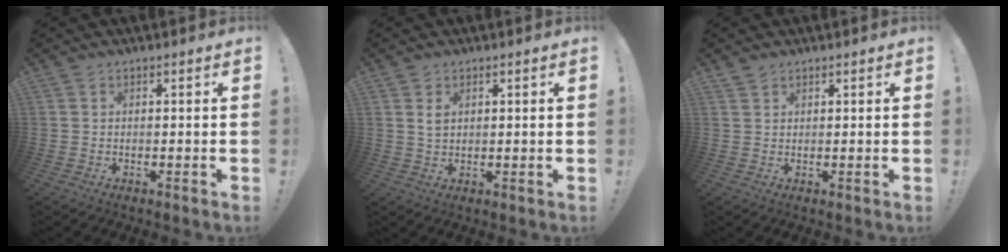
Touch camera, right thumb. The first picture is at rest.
{"total": 2.7, "force": [1.5, 1.7, 1.5], "torque": [-0.019, -0.003, 0.025]}
{"total": 1.3, "force": [1.1, 0.6, 0.2], "torque": [-0.003, -0.005, 0.021]}